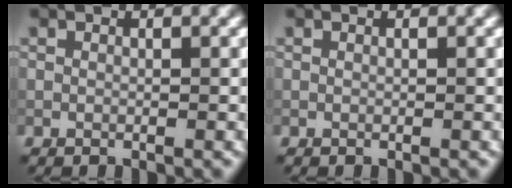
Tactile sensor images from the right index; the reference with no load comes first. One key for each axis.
{"total": 0.0}